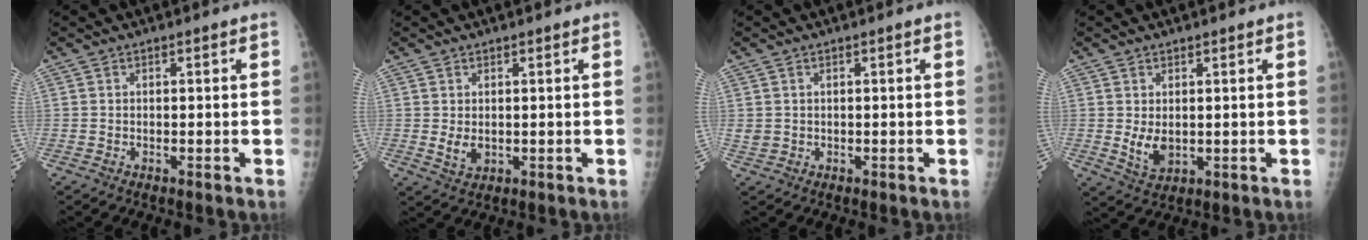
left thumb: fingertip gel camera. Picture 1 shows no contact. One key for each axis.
{"total": 2.8, "fx": 0.3, "fy": 2.0, "fz": 1.9, "tx": -0.024, "ty": -0.007, "tz": 0.013}
{"total": 1.4, "fx": 0.4, "fy": 1.2, "fz": 0.6, "tx": -0.011, "ty": 0.000, "tz": 0.011}
{"total": 4.1, "fx": 0.4, "fy": 2.8, "fz": 3.0, "tx": -0.045, "ty": -0.012, "tz": 0.018}